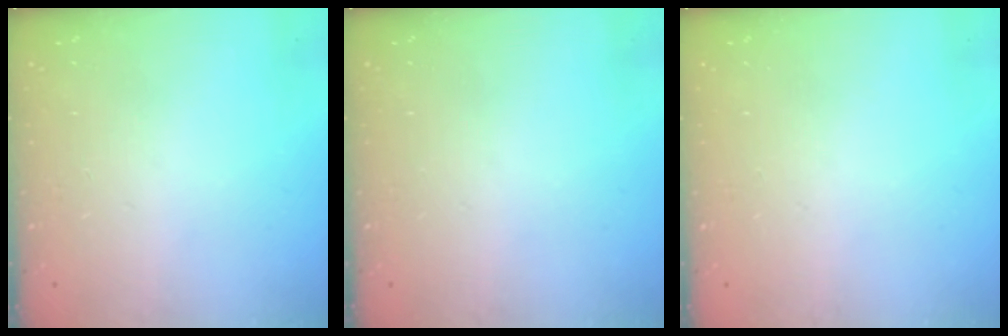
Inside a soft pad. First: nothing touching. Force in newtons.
{"total": 0.0}
{"total": 0.0}